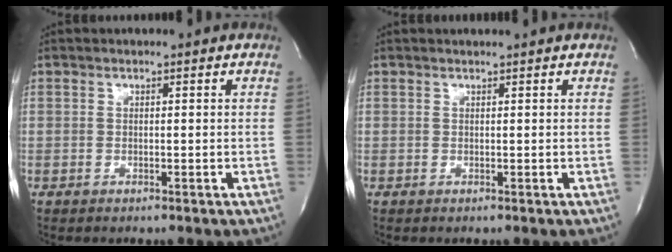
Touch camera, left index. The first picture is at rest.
{"total": 0.9, "force": [0.9, -0.2, 0.2], "torque": [-0.005, 0.002, 0.013]}